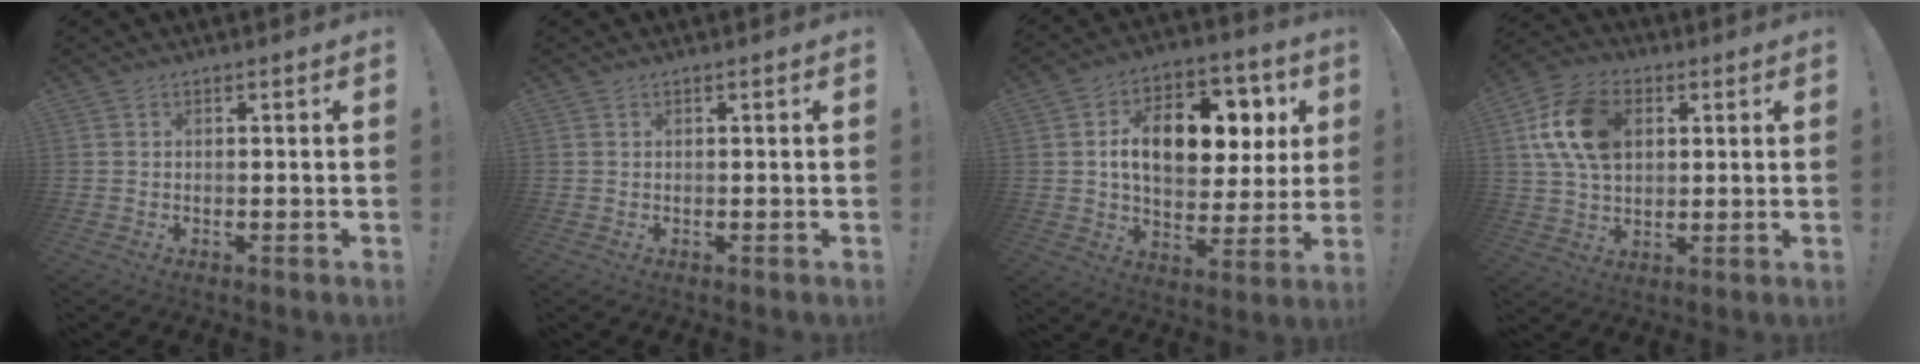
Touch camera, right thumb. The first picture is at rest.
{"total": 0.0}
{"total": 17.2, "force": [4.6, 10.6, 12.8], "torque": [-0.186, -0.010, 0.081]}
{"total": 16.4, "force": [4.2, 11.3, 11.1], "torque": [-0.186, 0.000, 0.081]}